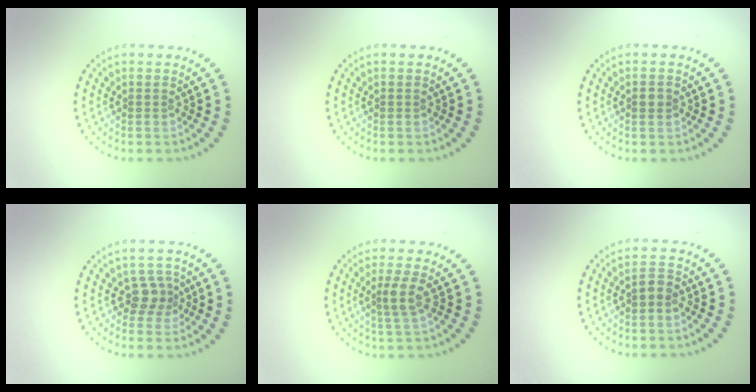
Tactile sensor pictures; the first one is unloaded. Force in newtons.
{"total": 0.0}
{"total": 1.2, "press": 1.2, "slide": 0.0}
{"total": 2.1, "press": 1.6, "slide": 1.3}
{"total": 2.2, "press": 1.8, "slide": 1.3}
{"total": 1.5, "press": 1.4, "slide": 0.5}